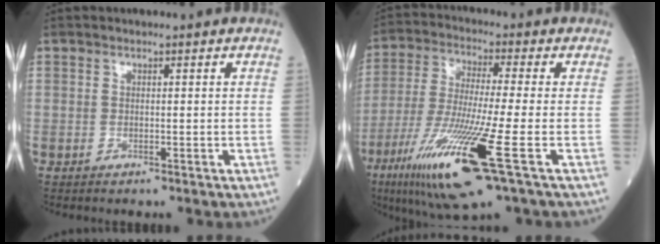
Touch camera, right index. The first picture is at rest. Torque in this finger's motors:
{"motor_torque": [1.75, -0.39, 1.05, 0.21]}